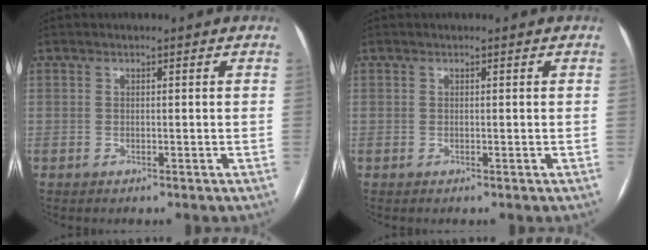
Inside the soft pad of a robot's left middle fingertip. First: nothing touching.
{"total": 0.0}